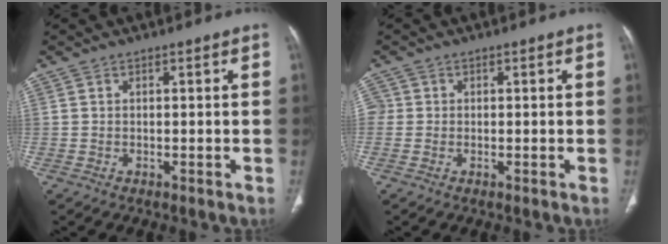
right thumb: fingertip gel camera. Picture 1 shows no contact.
{"total": 1.9, "force": [0.1, 1.9, 0.6], "torque": [0.000, 0.006, 0.000]}